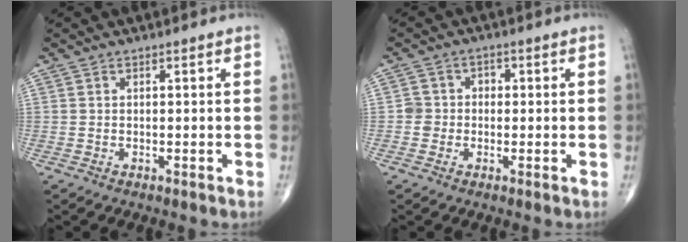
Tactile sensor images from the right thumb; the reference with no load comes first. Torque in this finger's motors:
{"motor_torque": [-0.02, -0.17, 0.16, 0.05, 0.00]}